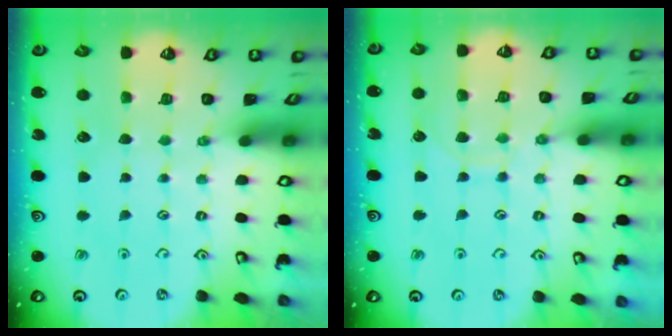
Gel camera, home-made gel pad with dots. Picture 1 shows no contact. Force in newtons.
{"total": 8.1, "press": 8.1, "slide": 0.7}